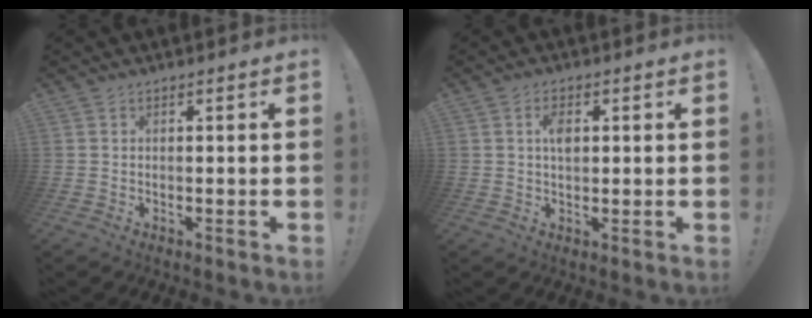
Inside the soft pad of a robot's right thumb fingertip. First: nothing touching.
{"total": 4.4, "force": [0.9, 2.5, 3.4], "torque": [-0.054, 0.001, 0.012]}